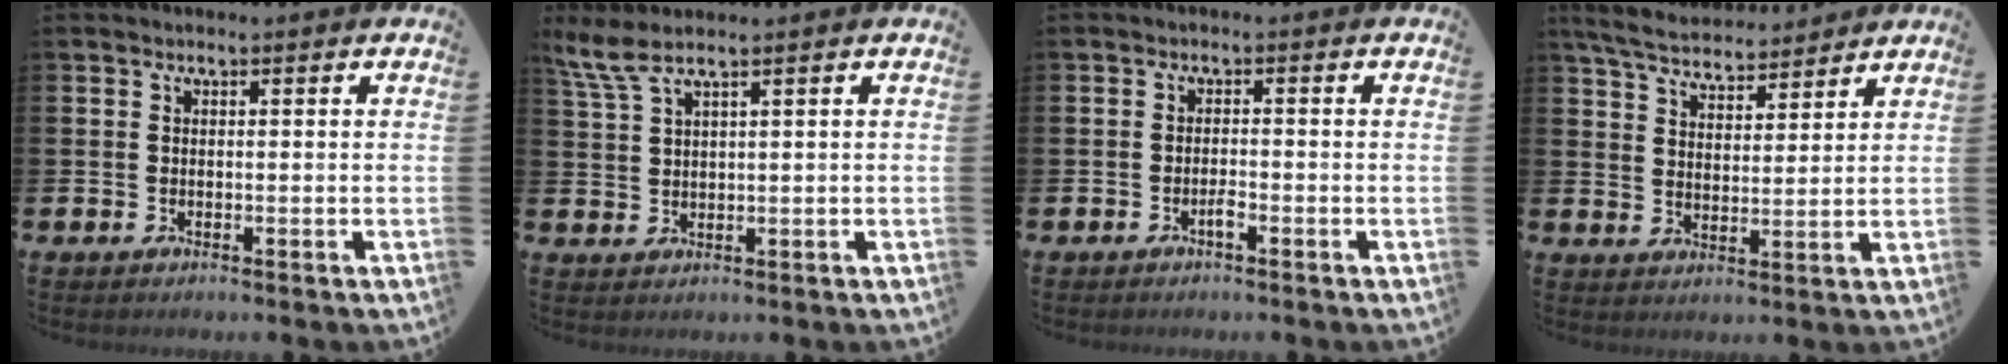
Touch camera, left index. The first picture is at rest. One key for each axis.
{"total": 4.3, "fx": 3.1, "fy": 0.4, "fz": 3.0, "tx": -0.063, "ty": -0.004, "tz": 0.056}
{"total": 1.2, "fx": -0.7, "fy": 0.2, "fz": 1.0, "tx": -0.021, "ty": -0.002, "tz": -0.013}
{"total": 6.0, "fx": 5.8, "fy": 1.1, "fz": 1.1, "tx": -0.041, "ty": -0.032, "tz": 0.104}